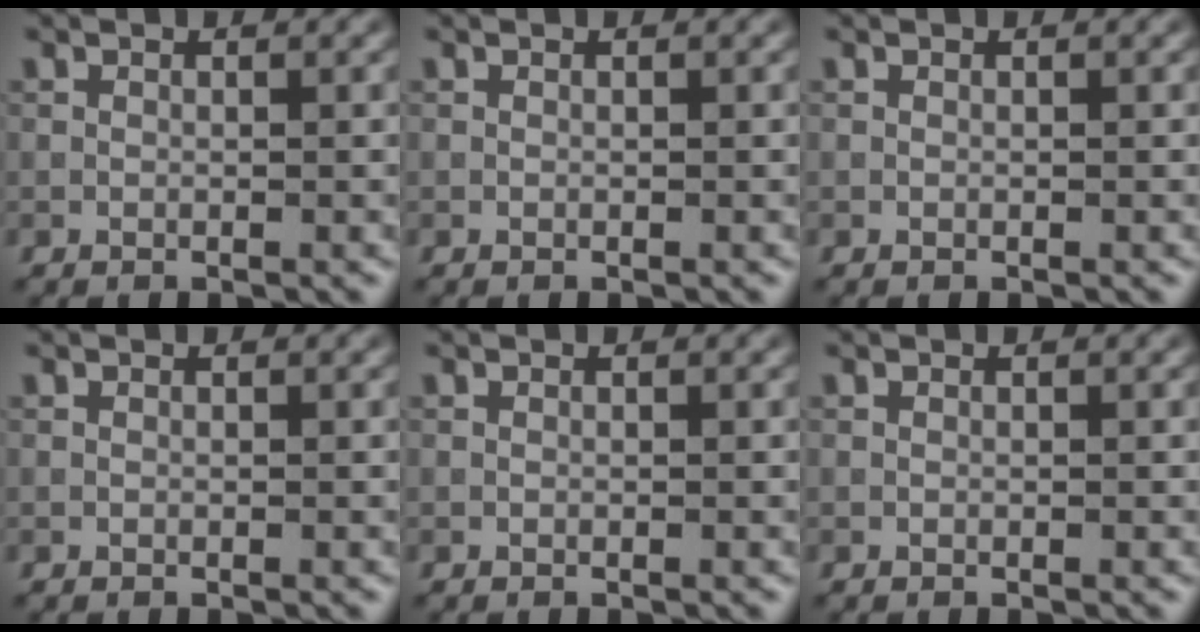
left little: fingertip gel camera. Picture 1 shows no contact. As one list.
[{"total": 0.0}, {"total": 0.0}, {"total": 0.0}, {"total": 0.0}, {"total": 0.0}]